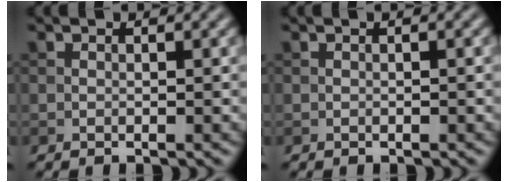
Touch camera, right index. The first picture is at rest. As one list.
[{"total": 0.6, "force": [0.1, 0.1, 0.6], "torque": [-0.010, 0.001, 0.000]}]